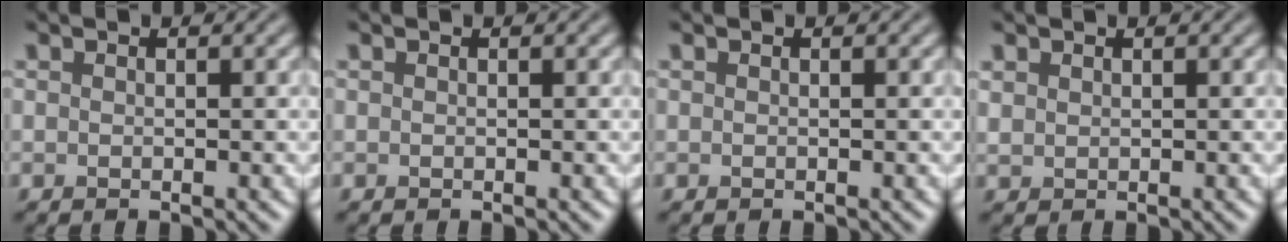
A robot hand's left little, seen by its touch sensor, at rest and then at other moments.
{"total": 0.0}
{"total": 0.0}
{"total": 0.8, "force": [0.6, 0.6, 0.2], "torque": [-0.006, -0.002, 0.016]}